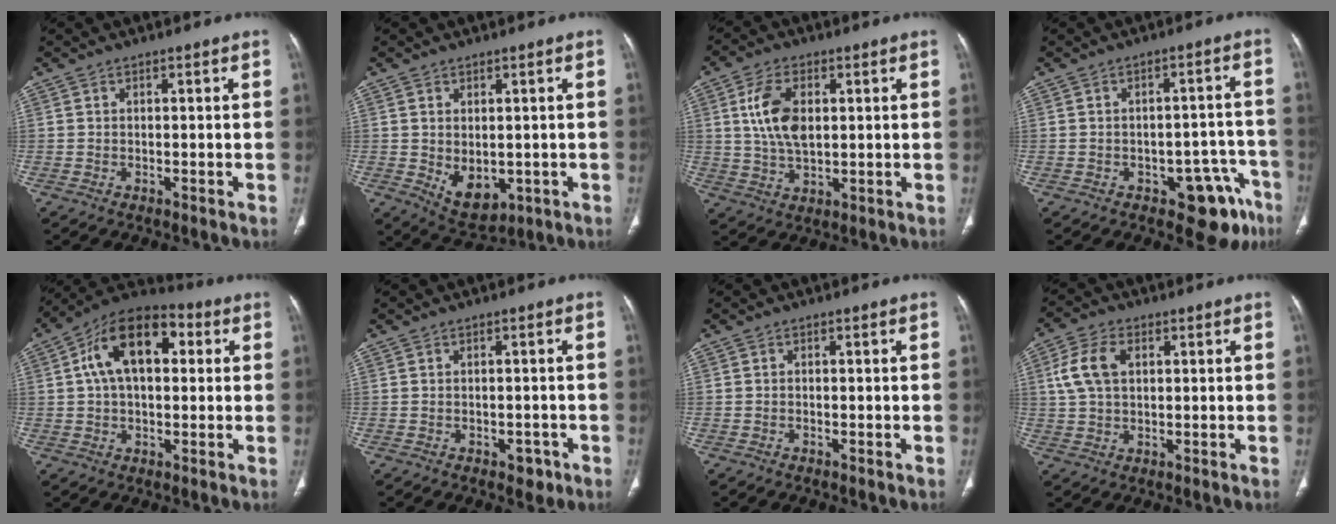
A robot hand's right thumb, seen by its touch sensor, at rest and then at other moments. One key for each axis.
{"total": 6.8, "fx": -0.9, "fy": 4.3, "fz": 5.2, "tx": -0.062, "ty": -0.008, "tz": 0.008}
{"total": 9.3, "fx": 2.0, "fy": 5.2, "fz": 7.5, "tx": -0.144, "ty": -0.004, "tz": 0.041}
{"total": 9.6, "fx": -5.6, "fy": 5.2, "fz": 5.9, "tx": -0.026, "ty": 0.042, "tz": -0.067}
{"total": 15.0, "fx": 3.4, "fy": 8.9, "fz": 11.6, "tx": -0.176, "ty": 0.028, "tz": 0.048}
{"total": 2.3, "fx": -1.2, "fy": 1.5, "fz": 1.2, "tx": 0.000, "ty": 0.007, "tz": -0.010}
{"total": 0.0}
{"total": 7.7, "fx": 2.0, "fy": 4.9, "fz": 5.6, "tx": -0.115, "ty": 0.011, "tz": 0.038}